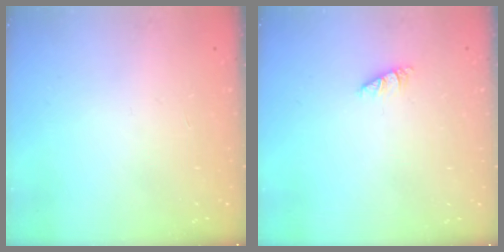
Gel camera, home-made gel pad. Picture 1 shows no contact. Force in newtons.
{"total": 0.7, "press": 0.7, "slide": 0.1}